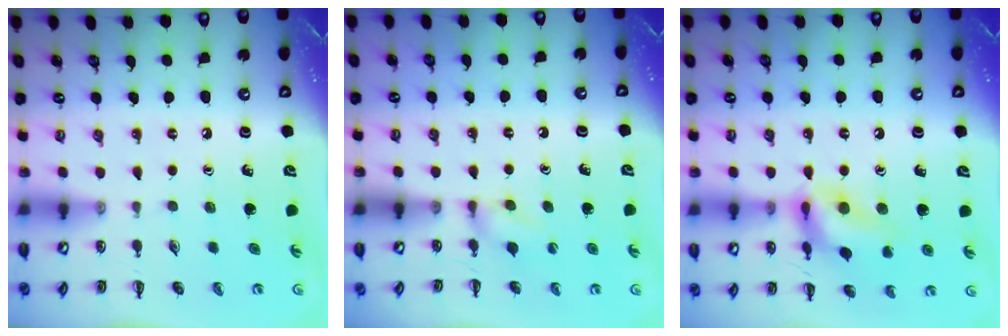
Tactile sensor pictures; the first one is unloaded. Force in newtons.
{"total": 4.9, "press": 4.6, "slide": 1.6}
{"total": 14.0, "press": 13.9, "slide": 1.5}